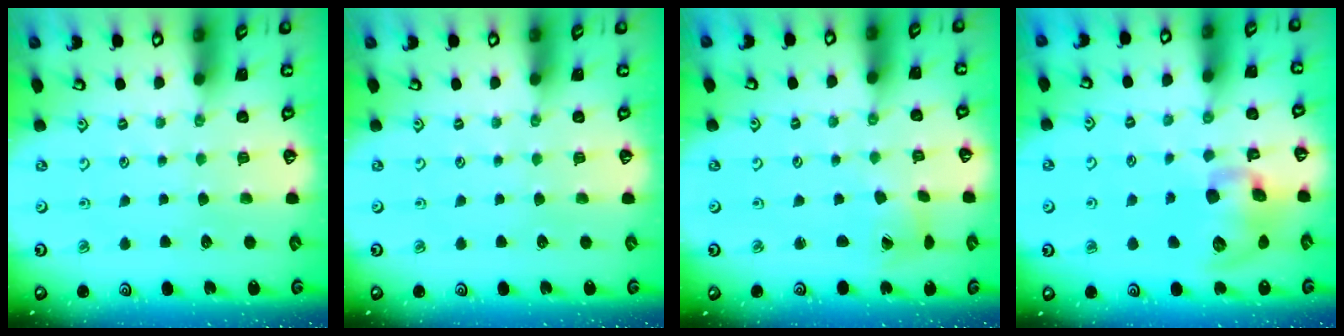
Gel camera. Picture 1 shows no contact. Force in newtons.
{"total": 0.0}
{"total": 2.5, "press": 2.5, "slide": 0.4}
{"total": 13.7, "press": 13.5, "slide": 2.4}